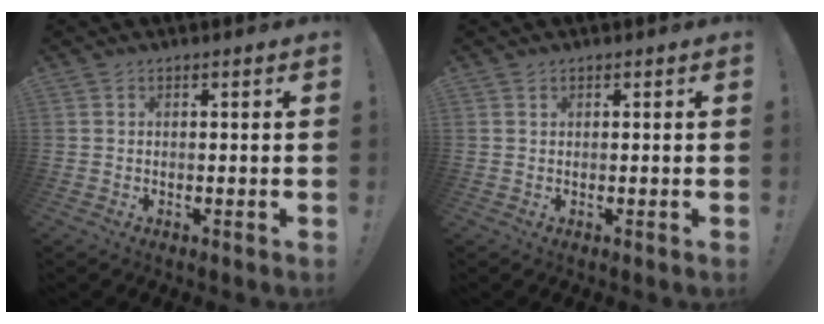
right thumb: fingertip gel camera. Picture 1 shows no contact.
{"total": 0.5, "force": [0.4, 0.4, 0.0], "torque": [0.004, -0.002, 0.007]}